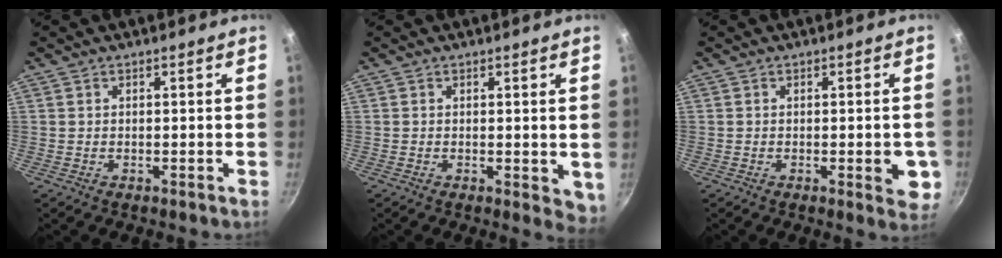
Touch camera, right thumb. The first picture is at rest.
{"total": 4.0, "force": [0.2, 2.0, 3.4], "torque": [-0.037, -0.009, 0.004]}
{"total": 5.5, "force": [-1.2, 2.1, 4.9], "torque": [-0.046, -0.003, -0.015]}